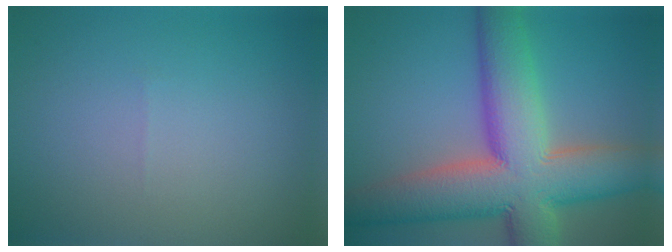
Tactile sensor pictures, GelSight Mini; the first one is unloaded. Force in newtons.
{"total": 13.4, "press": 13.4, "slide": 1.0}